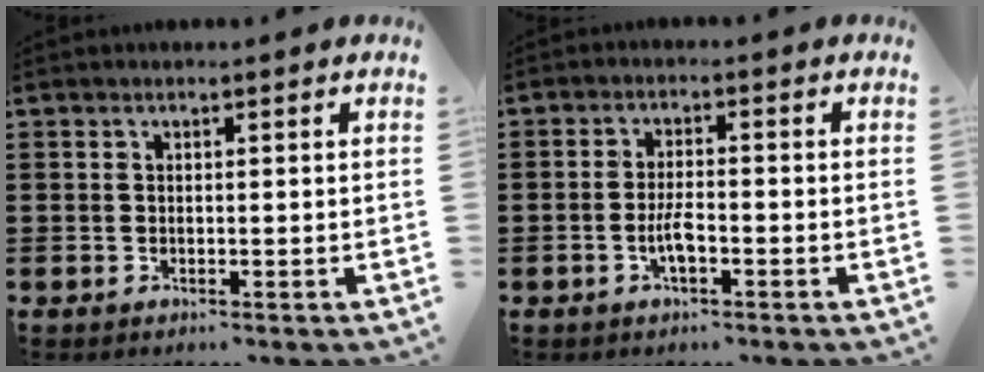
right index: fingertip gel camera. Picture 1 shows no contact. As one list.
[{"total": 3.6, "force": [-1.4, 0.9, 3.2], "torque": [-0.071, -0.003, -0.028]}]